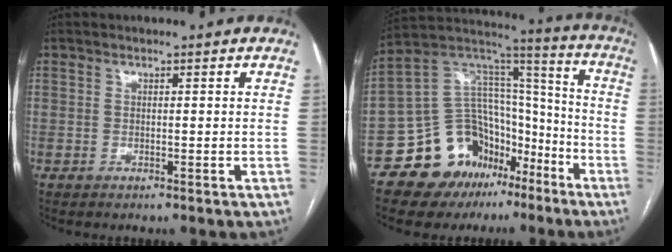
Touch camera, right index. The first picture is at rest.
{"total": 17.5, "force": [-10.2, 12.0, 7.6], "torque": [-0.108, 0.095, -0.161]}